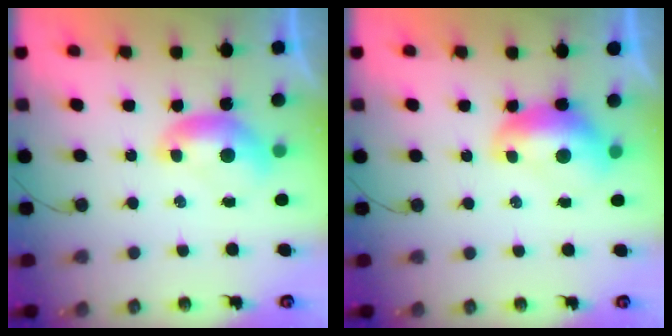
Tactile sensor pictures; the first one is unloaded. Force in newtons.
{"total": 1.6, "press": 1.5, "slide": 0.6}